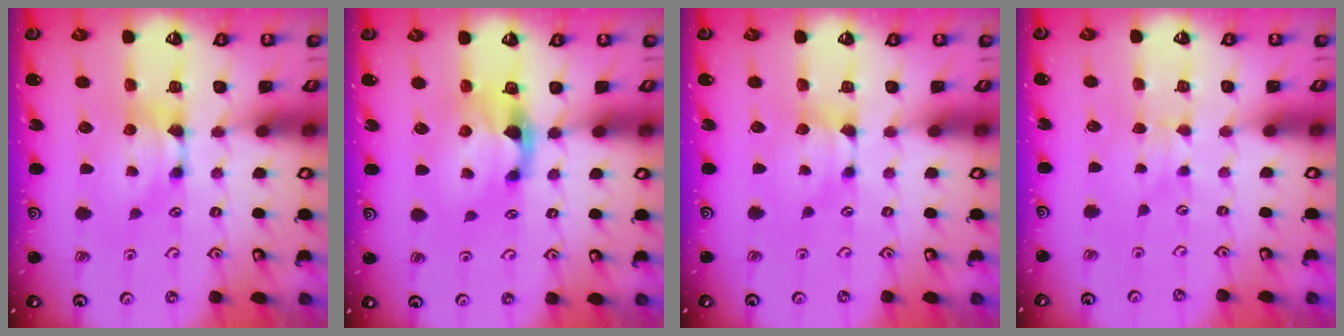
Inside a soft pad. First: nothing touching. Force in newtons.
{"total": 2.2, "press": 1.7, "slide": 1.4}
{"total": 0.6, "press": 0.6, "slide": 0.3}
{"total": 2.6, "press": 2.6, "slide": 0.4}